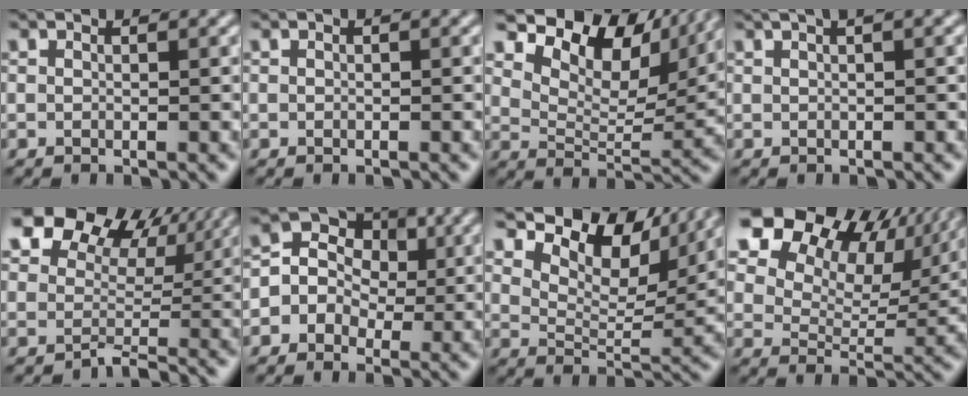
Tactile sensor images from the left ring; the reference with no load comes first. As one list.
[{"total": 0.6, "force": [0.1, 0.3, 0.5], "torque": [-0.007, 0.002, 0.000]}, {"total": 10.9, "force": [7.6, 4.8, 6.1], "torque": [-0.107, 0.005, 0.123]}, {"total": 4.3, "force": [2.1, 1.8, 3.3], "torque": [-0.028, 0.024, 0.015]}, {"total": 7.6, "force": [3.7, 5.3, 4.1], "torque": [-0.040, -0.002, 0.065]}, {"total": 6.0, "force": [0.4, 5.4, 2.6], "torque": [-0.021, 0.031, -0.028]}, {"total": 9.4, "force": [6.9, 3.9, 5.1], "torque": [-0.082, 0.002, 0.107]}, {"total": 16.3, "force": [9.5, 9.9, 8.7], "torque": [-0.170, 0.054, 0.156]}]